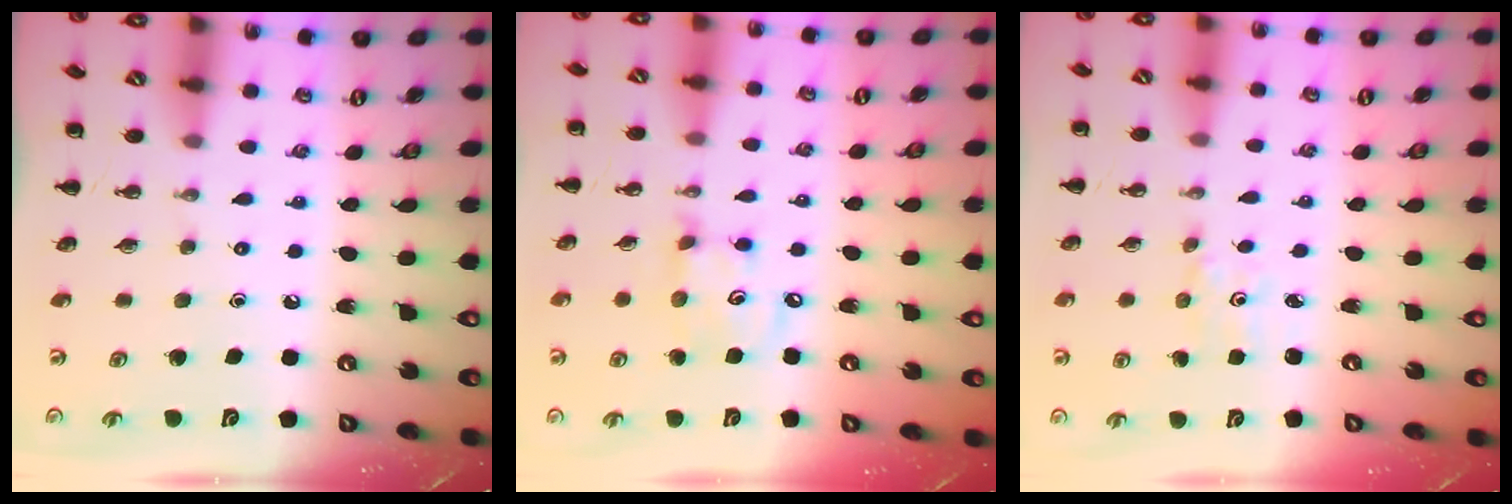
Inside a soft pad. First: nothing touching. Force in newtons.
{"total": 6.4, "press": 6.4, "slide": 0.5}
{"total": 0.9, "press": 0.9, "slide": 0.3}